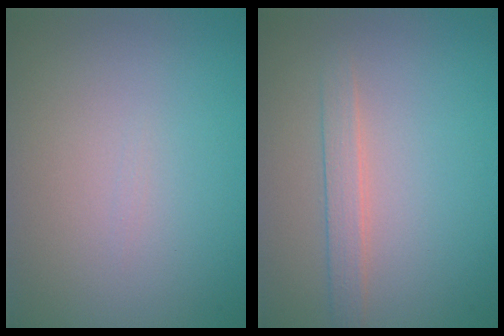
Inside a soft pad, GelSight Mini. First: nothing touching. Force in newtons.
{"total": 1.8, "press": 1.8, "slide": 0.2}